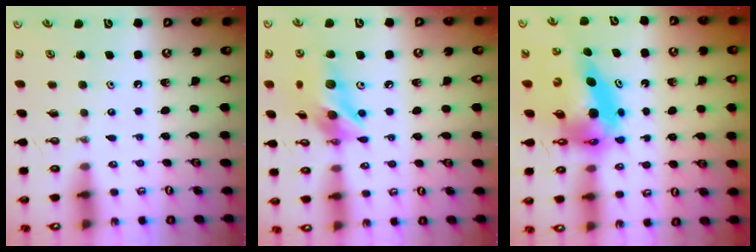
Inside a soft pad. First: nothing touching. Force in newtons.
{"total": 14.3, "press": 14.3, "slide": 1.0}
{"total": 9.3, "press": 9.3, "slide": 0.9}